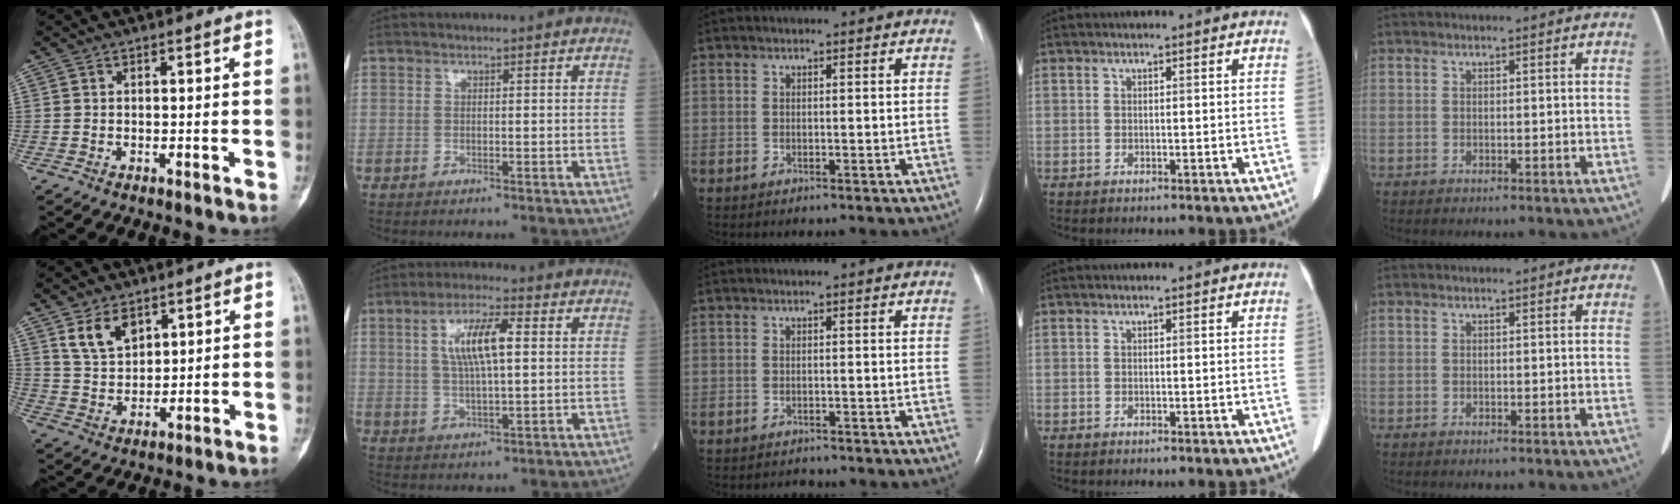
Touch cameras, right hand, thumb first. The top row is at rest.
{"thumb": {"total": 7.3, "force": [4.2, 4.4, 4.0], "torque": [-0.058, -0.024, 0.089]}, "index": {"total": 8.3, "force": [2.0, 1.8, 7.8], "torque": [-0.150, 0.011, 0.037]}, "middle": {"total": 0.9, "force": [-0.9, 0.2, -0.2], "torque": [-0.003, -0.005, -0.012]}}